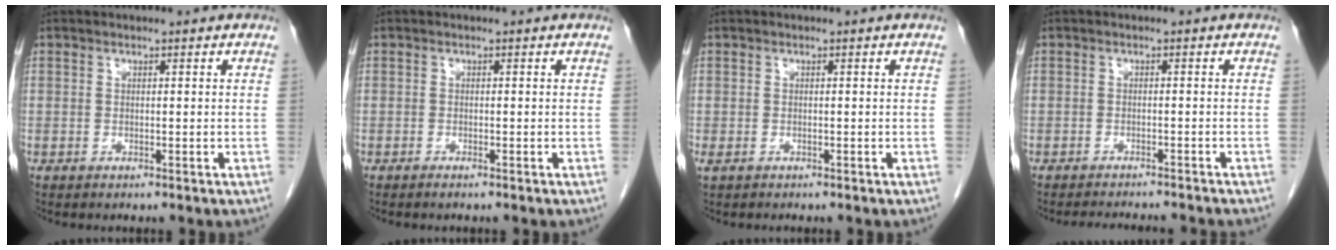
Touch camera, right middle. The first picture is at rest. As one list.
[{"total": 0.7, "force": [-0.5, -0.1, 0.4], "torque": [-0.011, -0.001, -0.010]}, {"total": 1.1, "force": [-0.7, 0.6, 0.6], "torque": [-0.015, -0.002, -0.007]}, {"total": 7.6, "force": [-7.2, 0.3, 2.5], "torque": [-0.029, -0.010, -0.090]}]